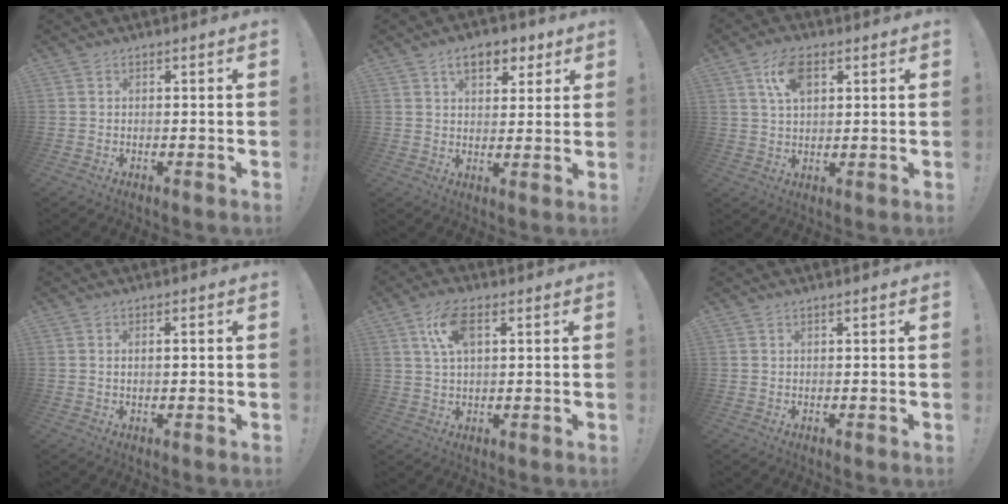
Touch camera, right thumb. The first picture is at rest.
{"total": 8.9, "force": [4.8, 5.3, 5.2], "torque": [-0.068, -0.011, 0.085]}
{"total": 8.9, "force": [3.8, 4.8, 6.5], "torque": [-0.106, 0.001, 0.068]}
{"total": 1.6, "force": [0.4, 0.5, 1.5], "torque": [-0.023, -0.002, 0.004]}
{"total": 9.0, "force": [3.4, 4.4, 7.1], "torque": [-0.128, 0.001, 0.060]}
{"total": 0.7, "force": [0.6, 0.0, 0.4], "torque": [-0.009, 0.000, 0.011]}